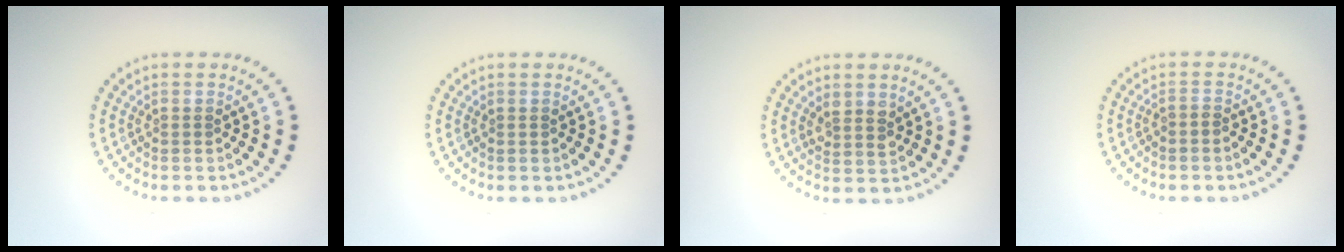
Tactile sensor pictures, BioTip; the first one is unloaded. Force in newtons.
{"total": 0.0}
{"total": 1.7, "press": 1.5, "slide": 0.8}
{"total": 0.5, "press": 0.2, "slide": 0.5}